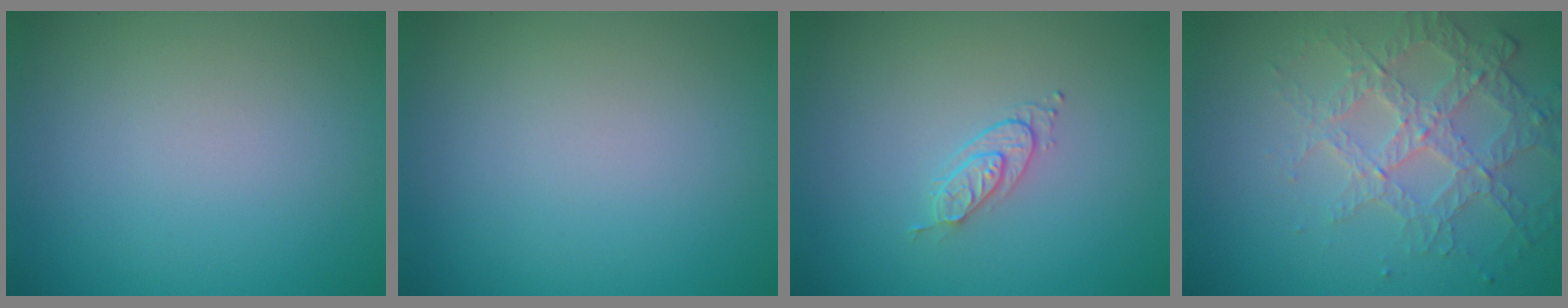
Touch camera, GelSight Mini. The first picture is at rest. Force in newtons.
{"total": 0.0}
{"total": 1.7, "press": 1.1, "slide": 1.3}
{"total": 3.8, "press": 3.3, "slide": 1.9}